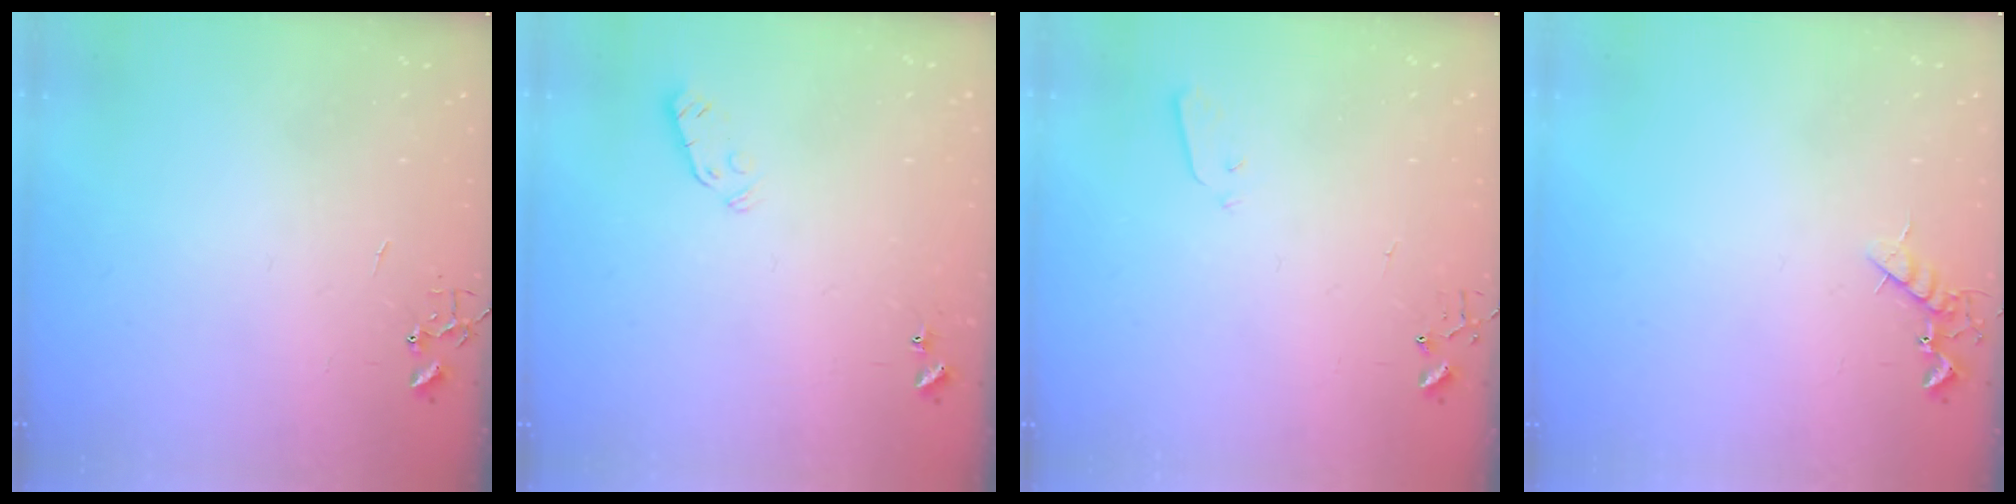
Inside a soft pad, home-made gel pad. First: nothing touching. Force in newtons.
{"total": 3.0, "press": 2.9, "slide": 0.9}
{"total": 2.8, "press": 2.7, "slide": 0.4}
{"total": 5.3, "press": 5.2, "slide": 1.0}